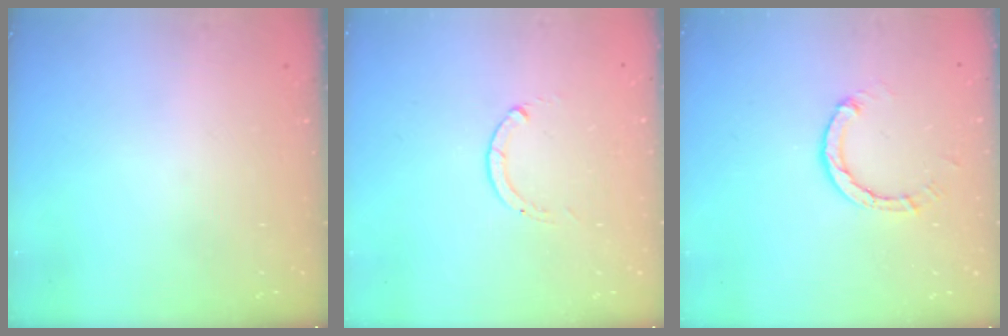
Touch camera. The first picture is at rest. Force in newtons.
{"total": 0.0}
{"total": 3.0, "press": 3.0, "slide": 0.3}